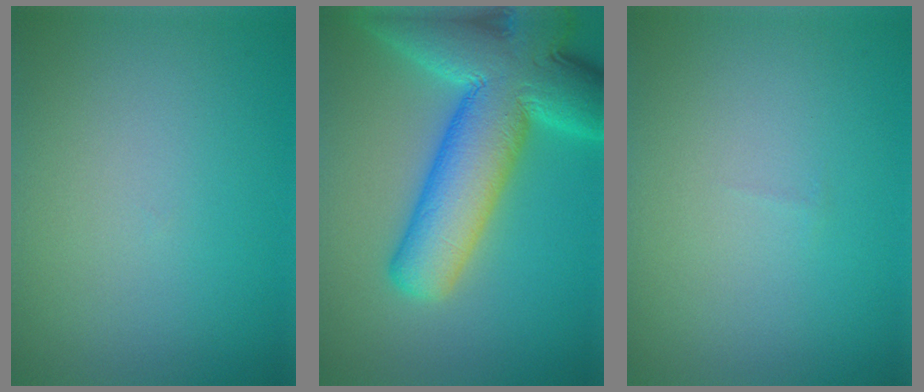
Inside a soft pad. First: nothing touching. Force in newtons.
{"total": 12.4, "press": 12.4, "slide": 0.5}
{"total": 0.0}